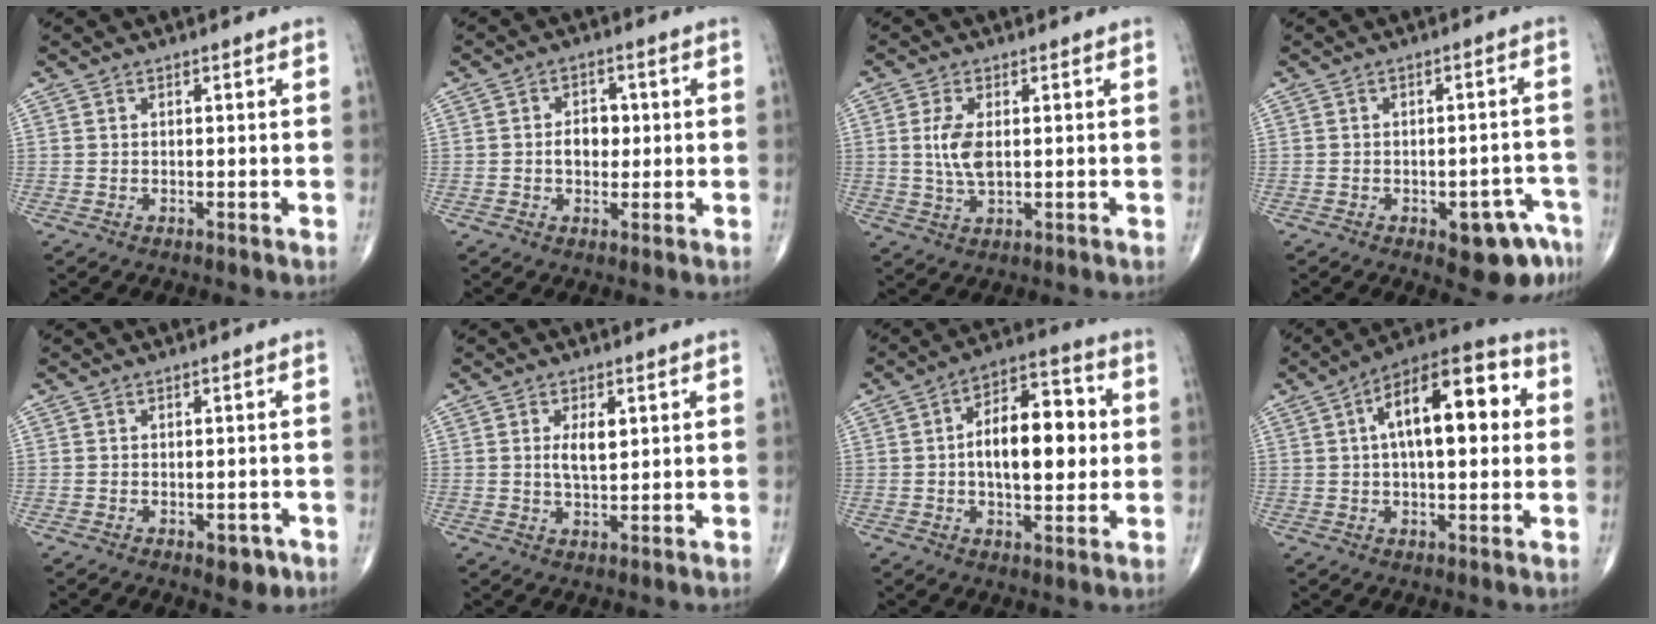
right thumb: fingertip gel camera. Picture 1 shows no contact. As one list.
[{"total": 4.7, "force": [0.0, 3.4, 3.3], "torque": [-0.035, 0.008, -0.005]}, {"total": 5.7, "force": [0.6, 2.7, 5.0], "torque": [-0.106, -0.006, 0.013]}, {"total": 8.5, "force": [-4.6, 3.6, 6.1], "torque": [-0.047, 0.035, -0.050]}, {"total": 3.2, "force": [-1.6, 1.7, 2.2], "torque": [-0.013, 0.008, -0.015]}, {"total": 4.3, "force": [1.0, 1.9, 3.7], "torque": [-0.061, -0.008, 0.019]}, {"total": 14.9, "force": [0.8, 7.3, 13.0], "torque": [-0.177, 0.023, 0.006]}, {"total": 17.0, "force": [3.3, 7.6, 14.9], "torque": [-0.204, 0.030, 0.040]}]